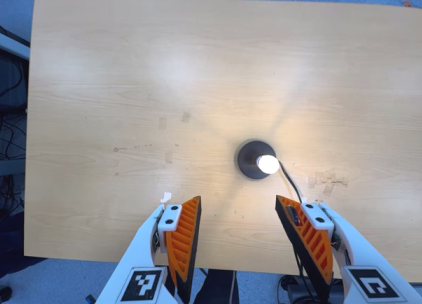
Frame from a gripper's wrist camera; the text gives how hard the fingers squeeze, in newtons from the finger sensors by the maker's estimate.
{"total": 0.0}